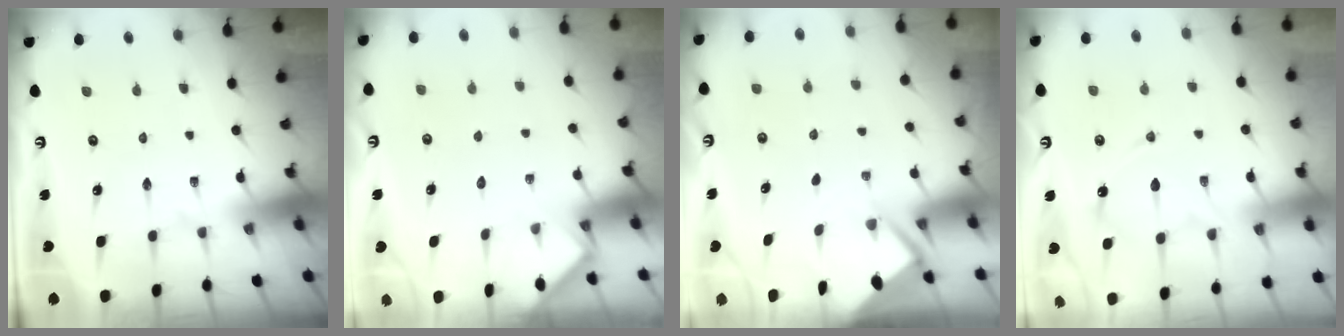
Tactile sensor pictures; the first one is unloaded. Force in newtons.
{"total": 2.5, "press": 2.5, "slide": 0.4}
{"total": 2.7, "press": 2.6, "slide": 0.4}
{"total": 11.7, "press": 11.7, "slide": 1.2}